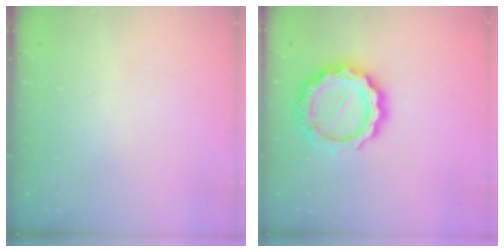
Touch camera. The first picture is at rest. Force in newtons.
{"total": 13.8, "press": 13.8, "slide": 0.9}